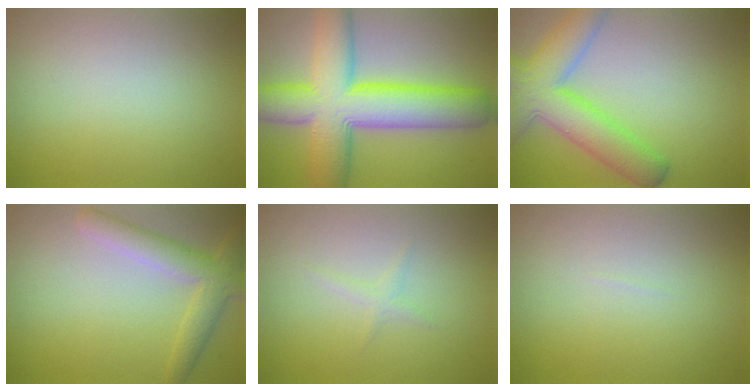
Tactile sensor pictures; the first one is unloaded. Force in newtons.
{"total": 12.3, "press": 12.3, "slide": 0.3}
{"total": 8.2, "press": 8.1, "slide": 0.5}
{"total": 3.8, "press": 3.8, "slide": 0.2}
{"total": 0.9, "press": 0.9, "slide": 0.0}
{"total": 0.0}